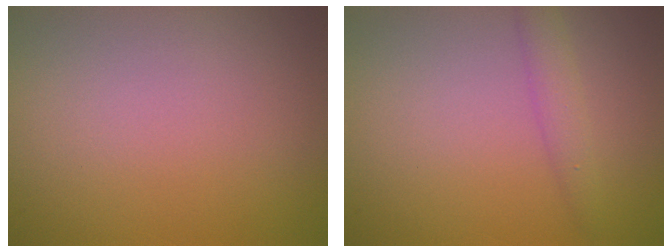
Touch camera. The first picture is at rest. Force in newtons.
{"total": 1.8, "press": 1.8, "slide": 0.0}